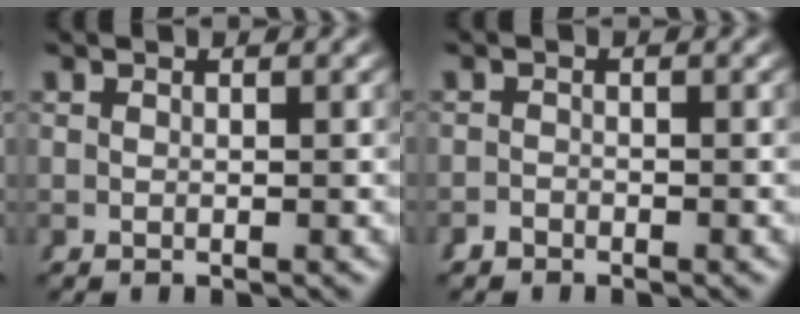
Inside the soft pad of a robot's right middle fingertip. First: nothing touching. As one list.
[{"total": 1.2, "force": [-1.1, -0.2, -0.3], "torque": [0.016, -0.005, -0.019]}]